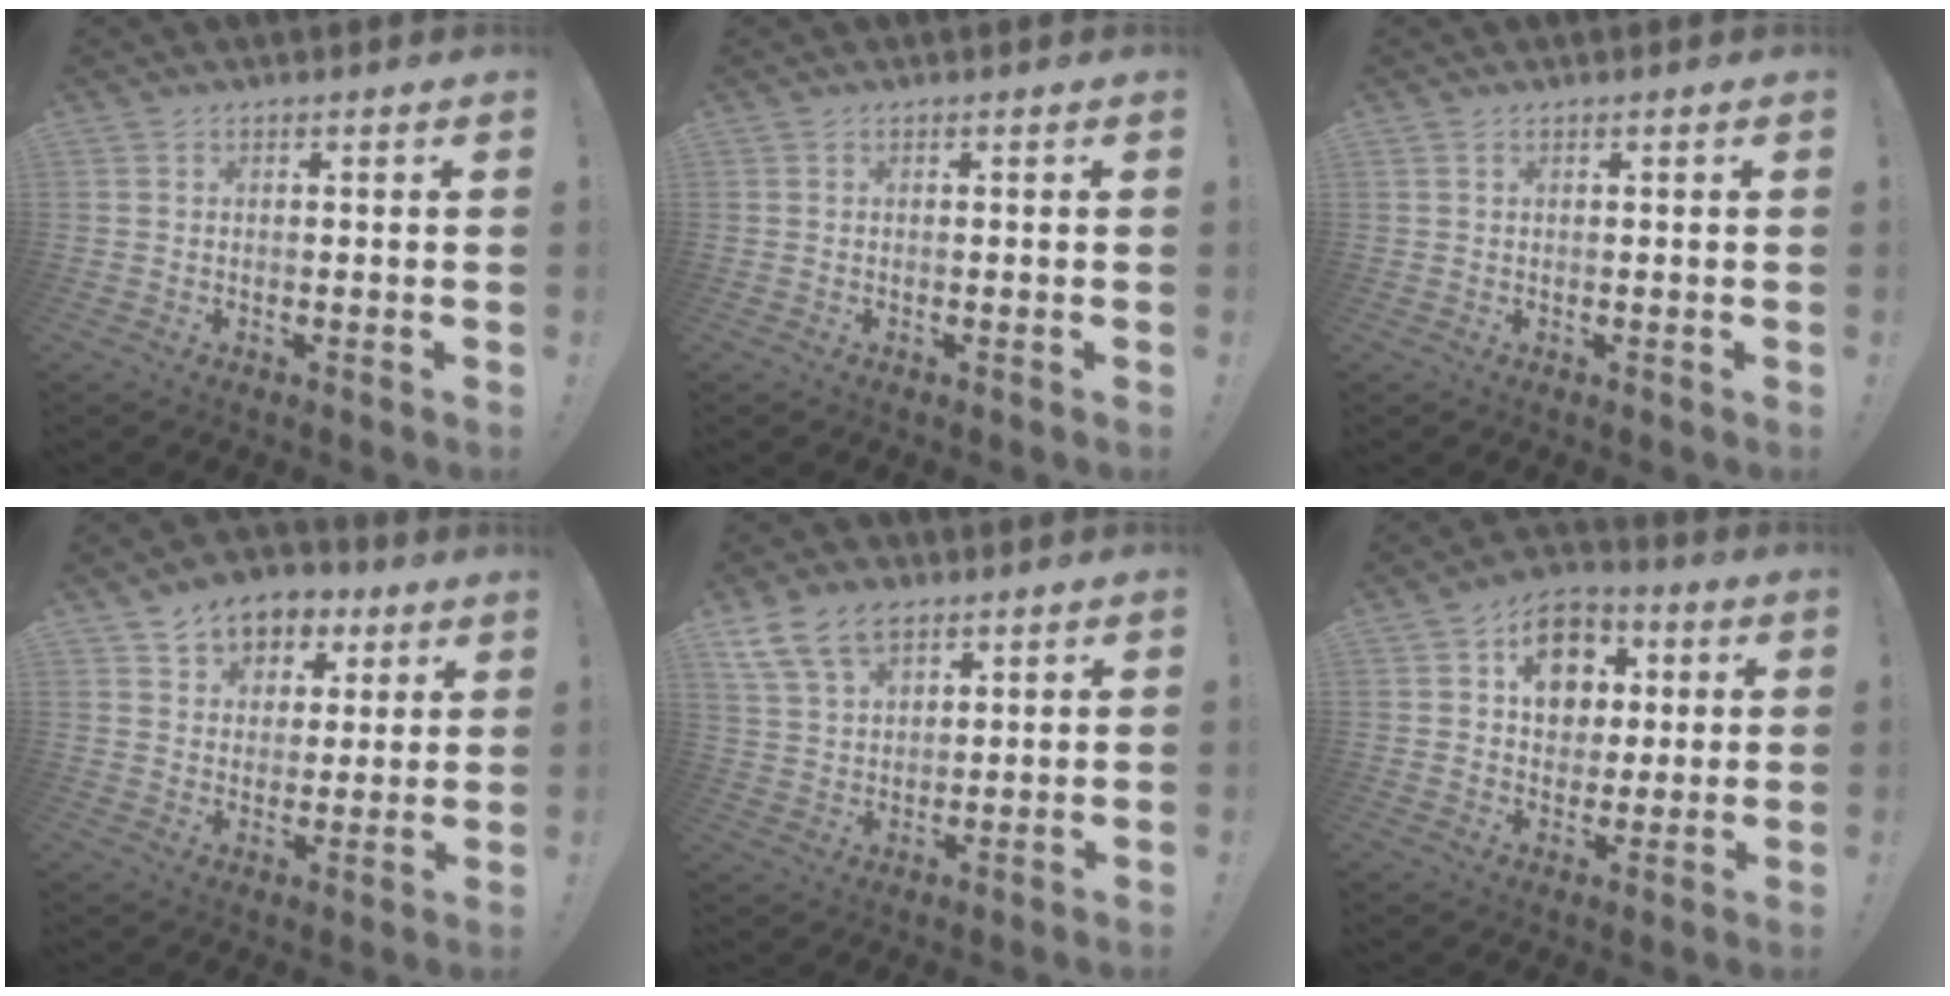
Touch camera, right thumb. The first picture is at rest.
{"total": 0.0}
{"total": 0.6, "force": [0.4, 0.3, 0.3], "torque": [-0.005, 0.001, 0.007]}
{"total": 8.4, "force": [4.8, 6.5, 2.3], "torque": [-0.027, -0.032, 0.094]}
{"total": 11.3, "force": [7.3, 6.8, 5.2], "torque": [-0.091, -0.033, 0.144]}
{"total": 12.1, "force": [4.0, 9.8, 5.9], "torque": [-0.074, -0.008, 0.077]}